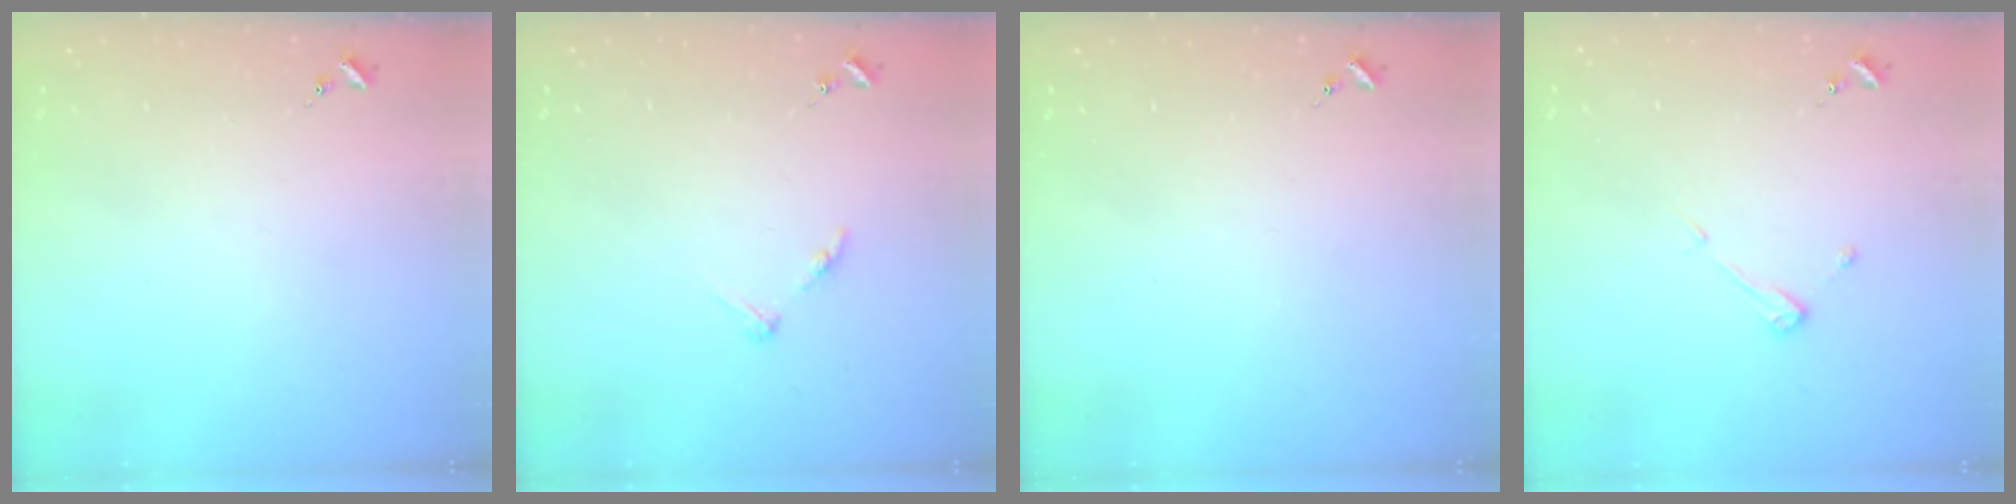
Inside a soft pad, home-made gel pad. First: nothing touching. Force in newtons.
{"total": 5.2, "press": 5.2, "slide": 0.6}
{"total": 0.0}
{"total": 3.8, "press": 3.8, "slide": 0.3}